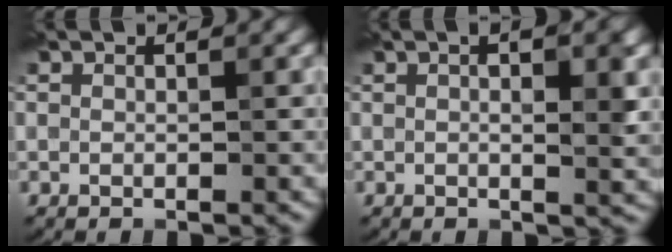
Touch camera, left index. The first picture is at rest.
{"total": 3.7, "force": [0.5, 0.8, 3.6], "torque": [-0.058, 0.006, 0.005]}